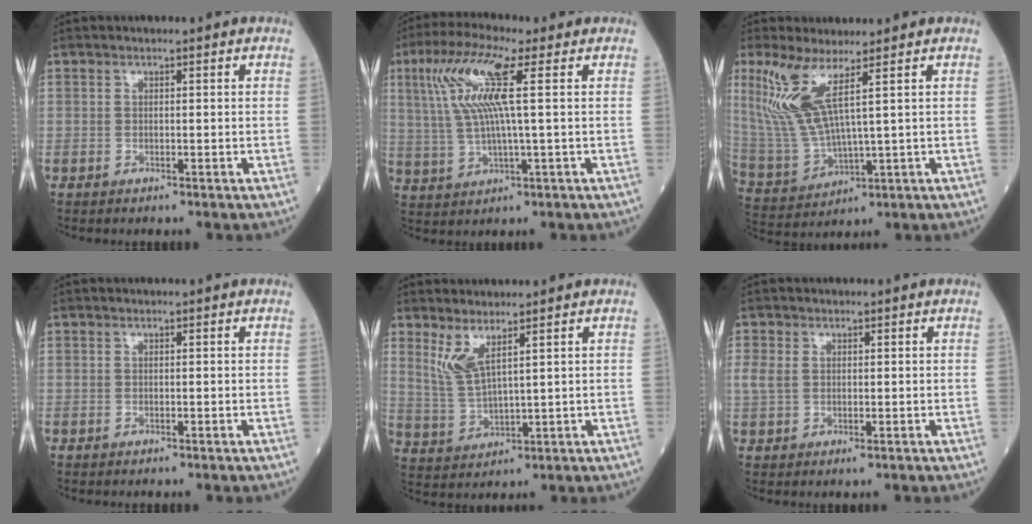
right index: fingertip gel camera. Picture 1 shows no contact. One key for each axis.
{"total": 10.7, "fx": 3.2, "fy": 0.3, "fz": 10.2, "tx": -0.227, "ty": 0.016, "tz": 0.060}
{"total": 9.8, "fx": 4.7, "fy": 1.1, "fz": 8.5, "tx": -0.208, "ty": -0.009, "tz": 0.106}
{"total": 0.0}
{"total": 5.1, "fx": 3.1, "fy": 0.4, "fz": 4.1, "tx": -0.097, "ty": -0.011, "tz": 0.075}
{"total": 3.4, "fx": -0.7, "fy": 2.6, "fz": 2.0, "tx": -0.031, "ty": 0.002, "tz": -0.009}